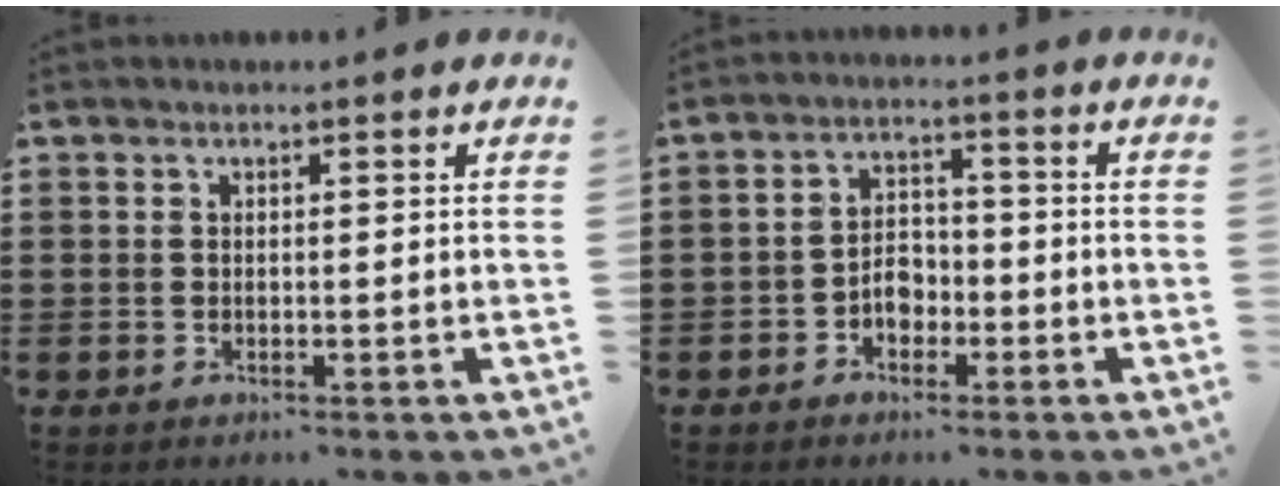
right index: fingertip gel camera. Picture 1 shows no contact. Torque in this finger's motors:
{"motor_torque": [0.22, 0.27, 0.07, -0.03]}